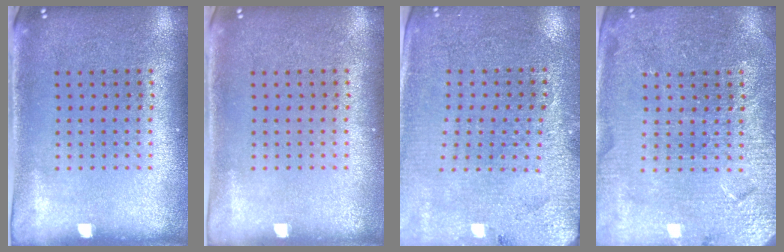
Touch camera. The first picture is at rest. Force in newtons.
{"total": 0.0}
{"total": 2.9, "press": 2.8, "slide": 0.4}
{"total": 4.0, "press": 3.8, "slide": 1.0}